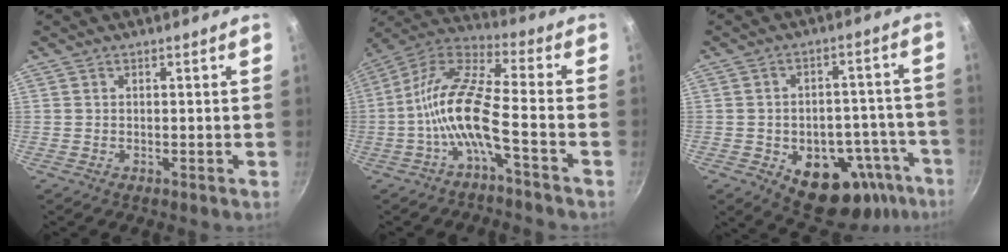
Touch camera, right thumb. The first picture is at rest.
{"total": 12.5, "force": [-4.0, 2.6, 11.5], "torque": [-0.253, 0.066, -0.085]}
{"total": 17.2, "force": [-8.5, 9.9, 11.1], "torque": [-0.113, 0.054, -0.109]}